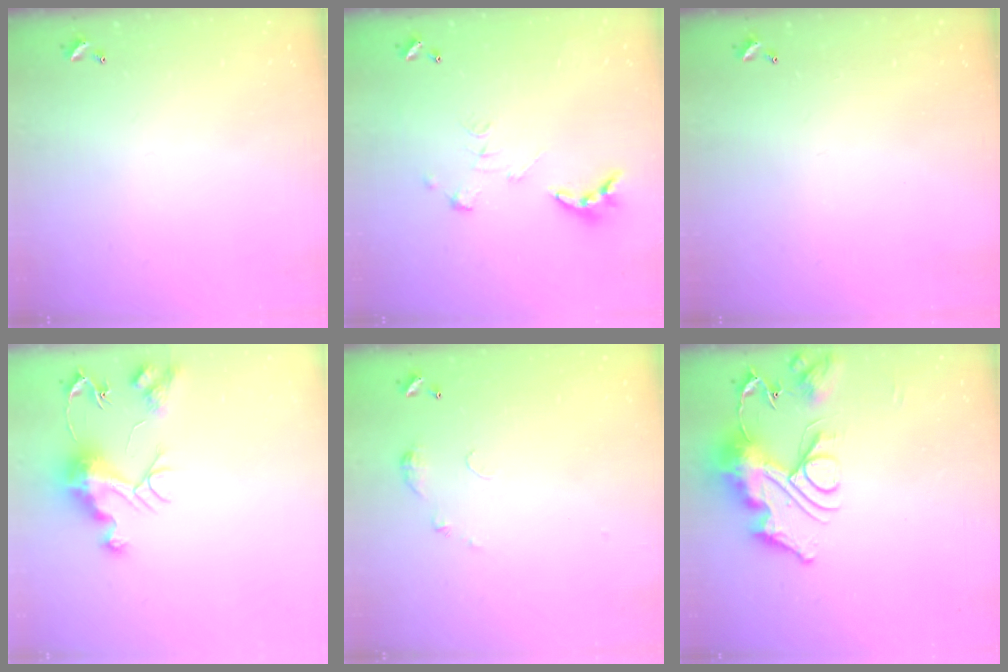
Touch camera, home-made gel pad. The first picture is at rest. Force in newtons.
{"total": 2.7, "press": 2.2, "slide": 1.5}
{"total": 0.0}
{"total": 10.9, "press": 10.9, "slide": 0.9}
{"total": 4.7, "press": 4.6, "slide": 0.7}
{"total": 17.1, "press": 17.1, "slide": 1.7}